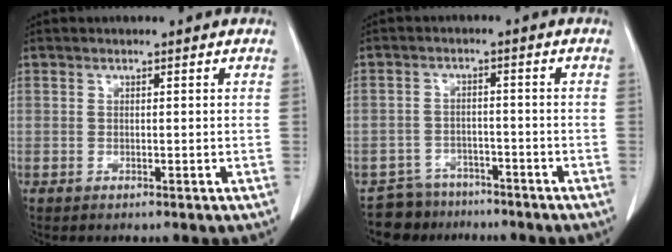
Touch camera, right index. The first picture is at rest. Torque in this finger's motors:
{"motor_torque": [-0.88, -0.55, -0.87, -0.16]}